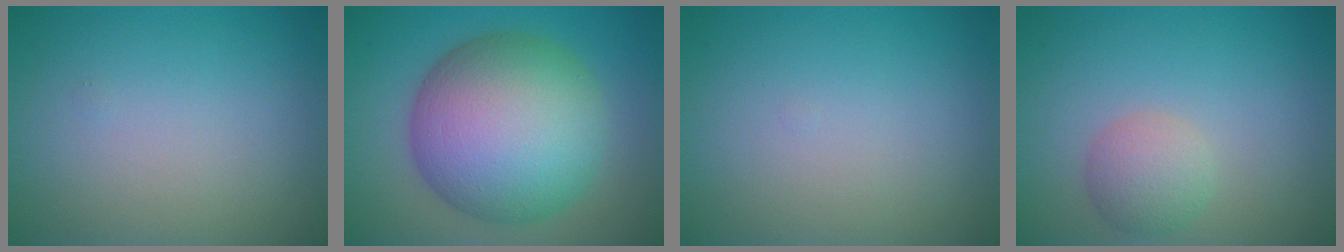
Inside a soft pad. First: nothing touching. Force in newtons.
{"total": 15.0, "press": 15.0, "slide": 0.3}
{"total": 0.0}
{"total": 2.7, "press": 2.7, "slide": 0.1}